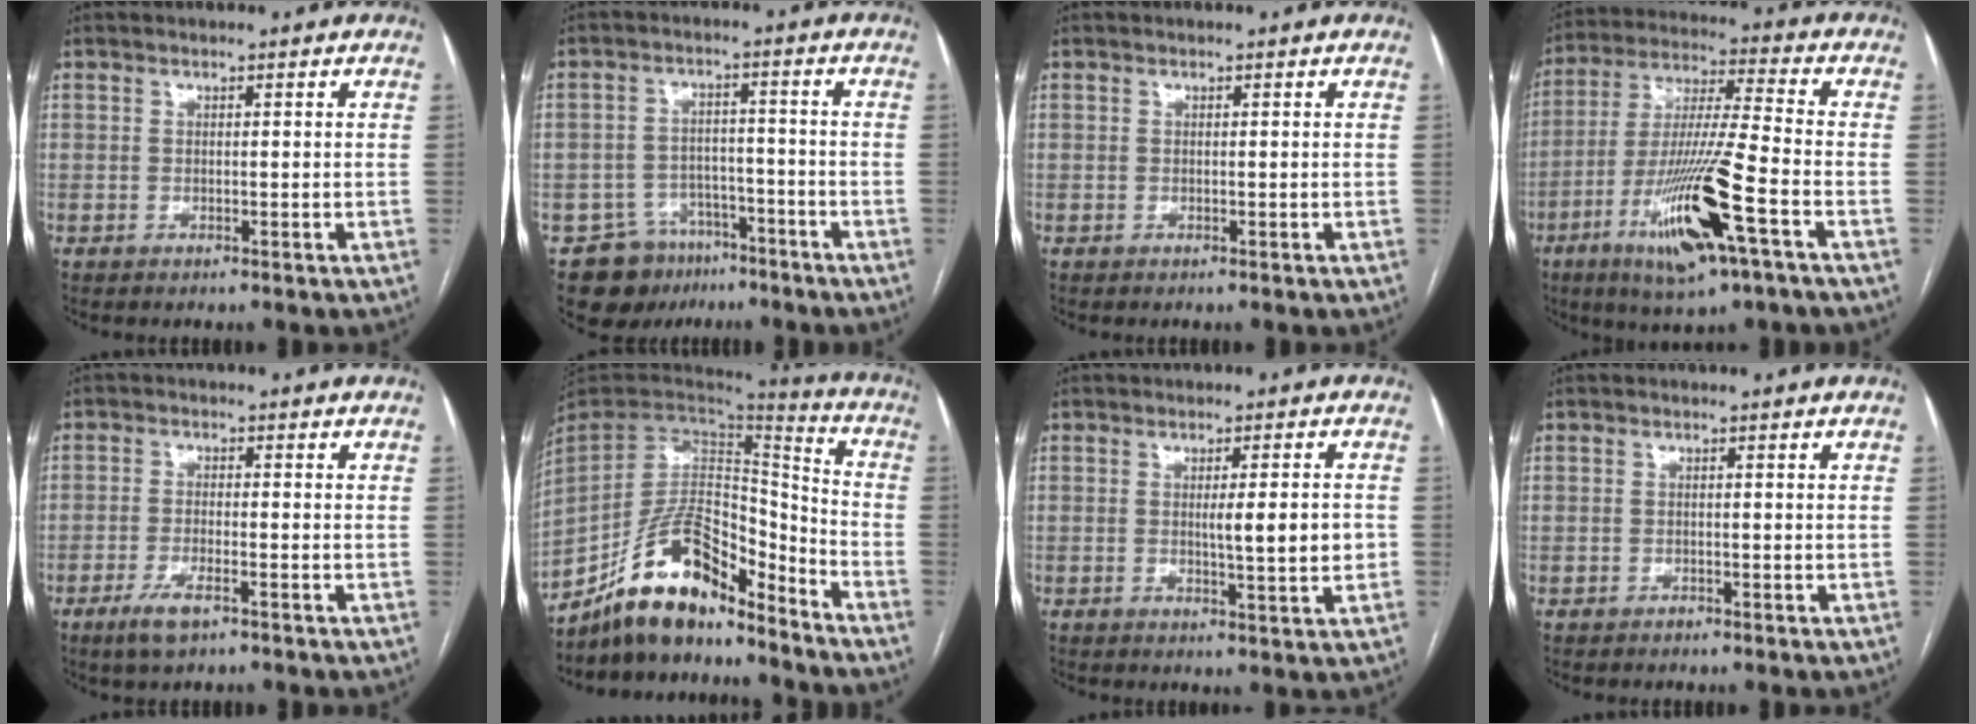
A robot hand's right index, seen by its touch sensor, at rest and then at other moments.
{"total": 9.7, "force": [-6.4, 7.1, 1.8], "torque": [-0.031, 0.026, -0.092]}
{"total": 0.0}
{"total": 16.5, "force": [-7.2, 1.0, 14.8], "torque": [-0.297, -0.023, -0.128]}
{"total": 4.1, "force": [-2.5, 1.0, 3.1], "torque": [-0.068, -0.005, -0.044]}
{"total": 16.2, "force": [-12.8, 5.8, 8.1], "torque": [-0.142, 0.037, -0.228]}
{"total": 5.4, "force": [0.0, 0.6, 5.4], "torque": [-0.079, -0.005, -0.001]}
{"total": 0.5, "force": [-0.2, 0.4, 0.0], "torque": [-0.001, 0.004, -0.005]}